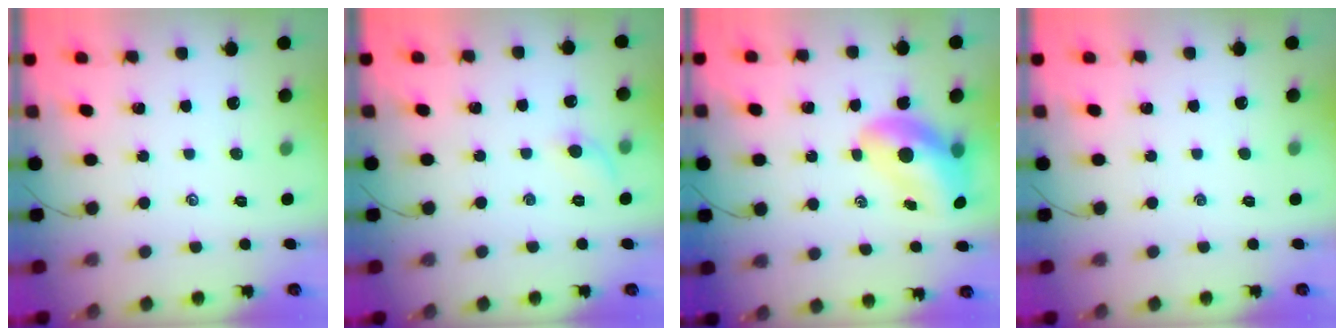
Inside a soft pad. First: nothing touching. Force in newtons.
{"total": 5.0, "press": 4.7, "slide": 1.7}
{"total": 12.1, "press": 11.6, "slide": 3.3}
{"total": 0.0}